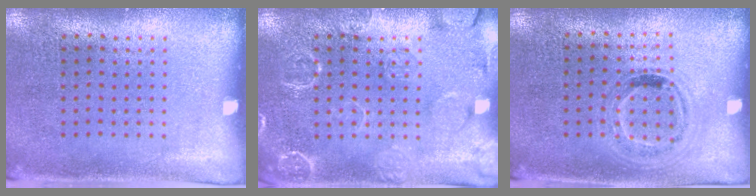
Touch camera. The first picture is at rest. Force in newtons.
{"total": 4.0, "press": 3.9, "slide": 0.6}
{"total": 1.0, "press": 0.9, "slide": 0.3}